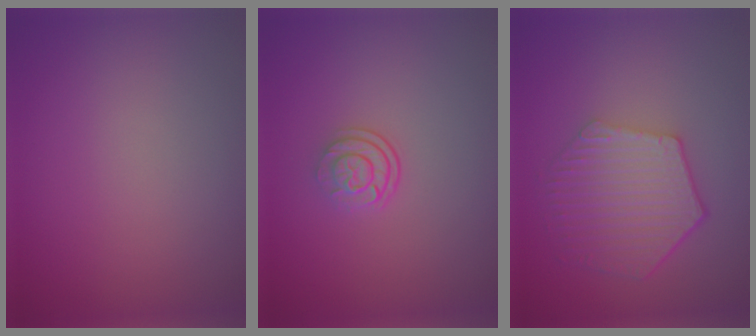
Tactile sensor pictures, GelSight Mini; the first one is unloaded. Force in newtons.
{"total": 2.6, "press": 1.8, "slide": 1.9}
{"total": 5.8, "press": 4.4, "slide": 3.7}